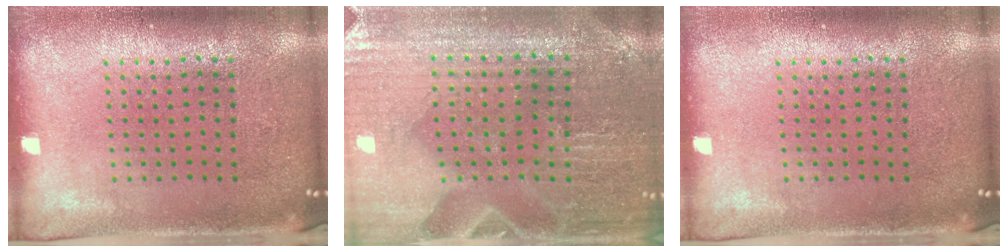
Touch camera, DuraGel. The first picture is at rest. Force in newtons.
{"total": 1.5, "press": 1.4, "slide": 0.2}
{"total": 0.0}